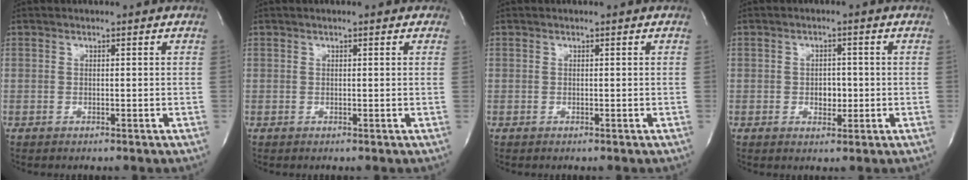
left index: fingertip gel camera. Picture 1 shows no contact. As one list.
[{"total": 1.3, "force": [0.8, 0.5, 0.9], "torque": [-0.015, 0.007, 0.006]}, {"total": 0.0}, {"total": 2.8, "force": [-0.4, 1.9, 2.0], "torque": [-0.027, 0.003, -0.003]}]